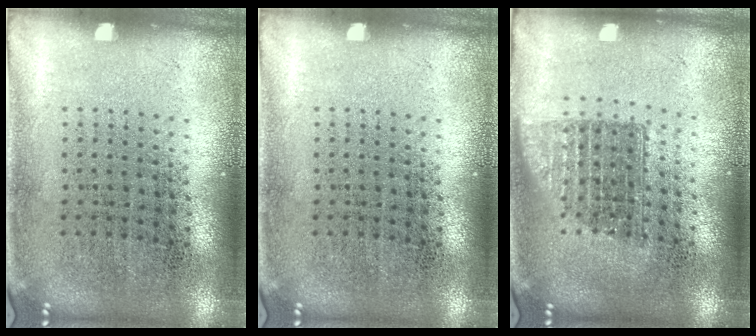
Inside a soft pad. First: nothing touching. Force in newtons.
{"total": 0.0}
{"total": 1.4, "press": 1.2, "slide": 0.8}